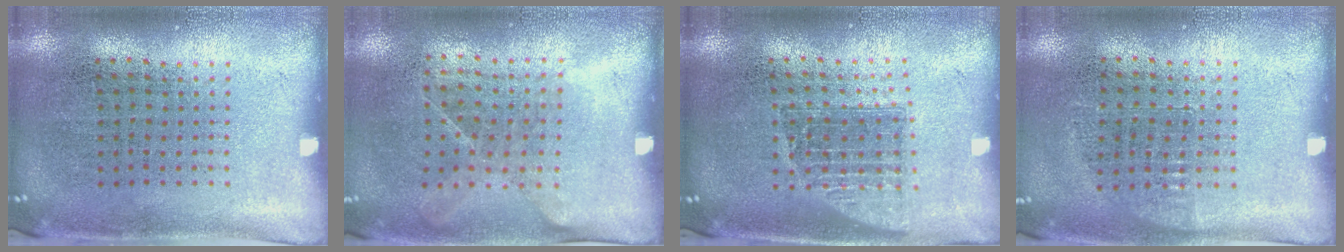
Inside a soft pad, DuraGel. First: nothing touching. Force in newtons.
{"total": 1.2, "press": 0.9, "slide": 0.8}
{"total": 1.4, "press": 1.1, "slide": 0.9}
{"total": 0.7, "press": 0.6, "slide": 0.3}